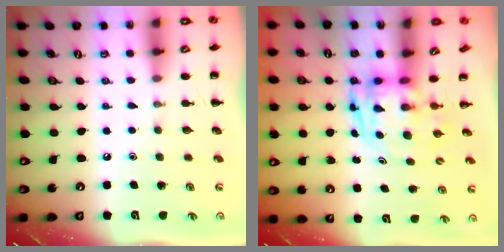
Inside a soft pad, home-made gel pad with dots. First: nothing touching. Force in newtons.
{"total": 3.2, "press": 3.1, "slide": 0.7}